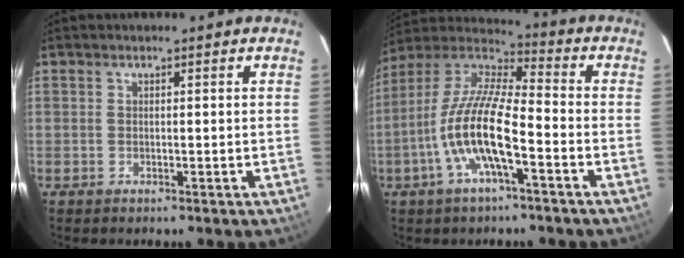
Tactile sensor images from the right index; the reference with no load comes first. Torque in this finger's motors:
{"motor_torque": [1.47, -0.67, 1.06, 0.21]}